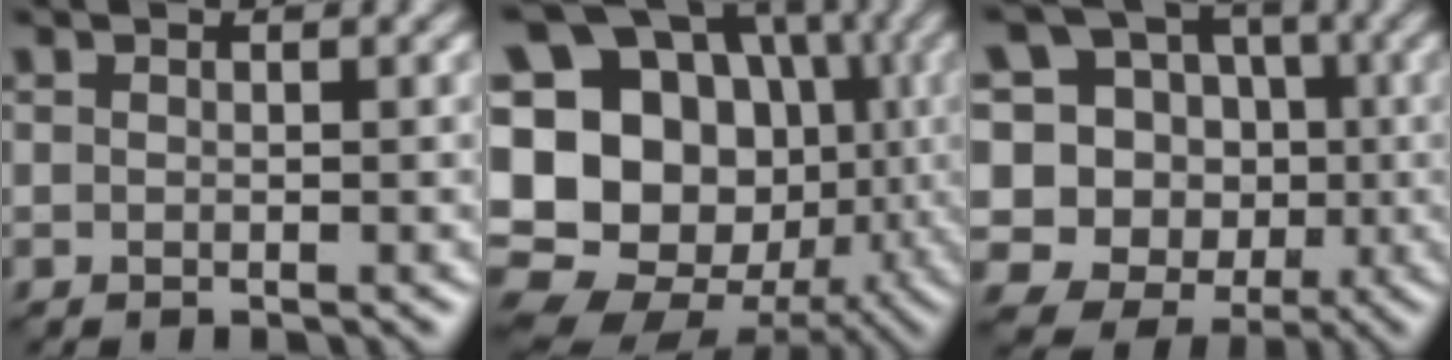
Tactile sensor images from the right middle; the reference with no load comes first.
{"total": 22.1, "force": [-0.6, 18.7, 11.8], "torque": [-0.223, 0.028, -0.040]}
{"total": 13.5, "force": [0.8, 12.9, 3.8], "torque": [-0.133, 0.043, -0.004]}